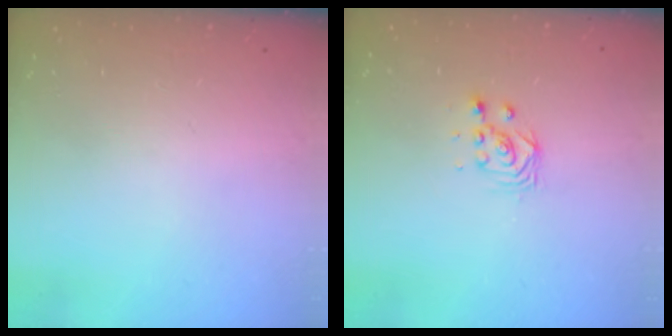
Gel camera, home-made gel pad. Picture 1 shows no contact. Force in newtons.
{"total": 3.0, "press": 2.9, "slide": 0.3}